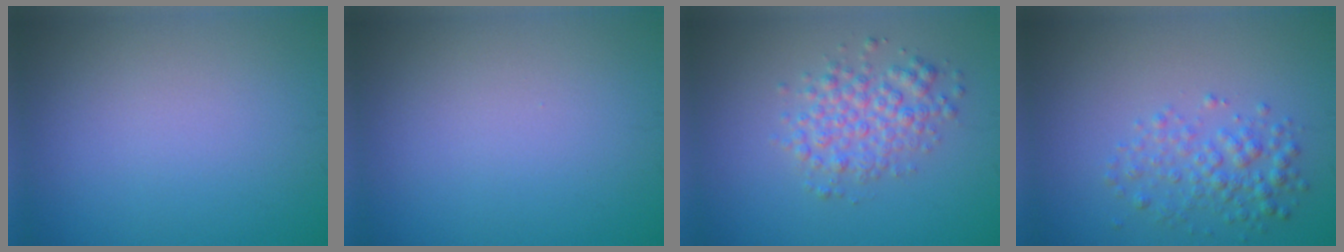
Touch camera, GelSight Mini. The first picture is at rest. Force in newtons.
{"total": 0.0}
{"total": 3.5, "press": 3.5, "slide": 0.1}
{"total": 3.0, "press": 3.0, "slide": 0.1}